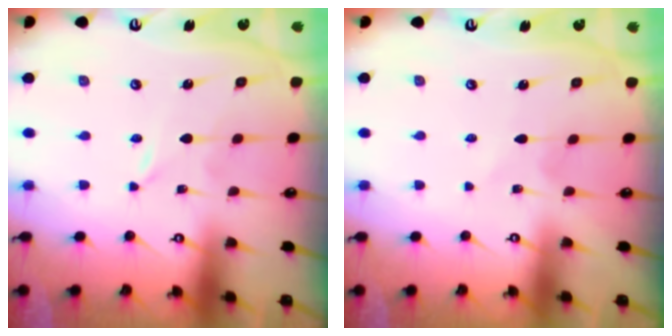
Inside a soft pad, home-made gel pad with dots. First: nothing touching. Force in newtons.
{"total": 2.2, "press": 2.2, "slide": 0.2}